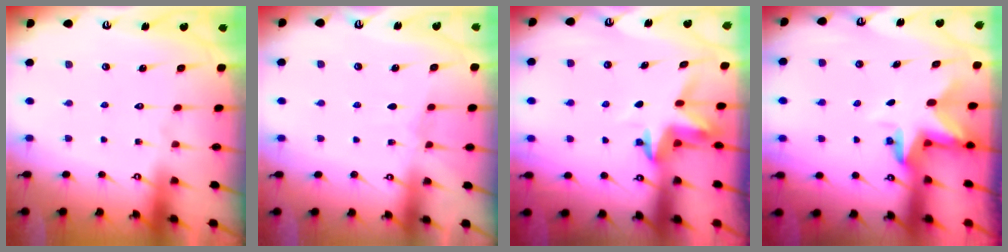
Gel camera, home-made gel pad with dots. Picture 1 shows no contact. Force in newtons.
{"total": 2.0, "press": 2.0, "slide": 0.3}
{"total": 3.9, "press": 3.8, "slide": 0.3}
{"total": 3.3, "press": 3.3, "slide": 0.2}